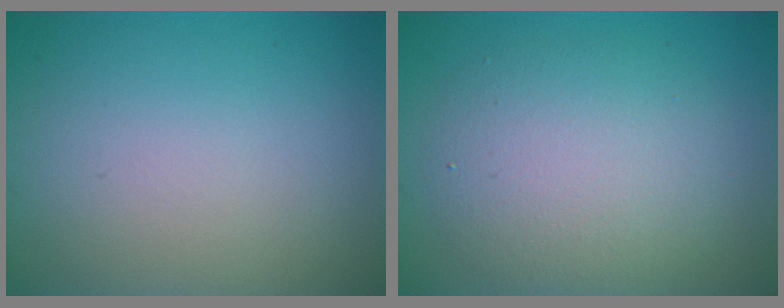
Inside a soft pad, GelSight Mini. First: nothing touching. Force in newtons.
{"total": 5.5, "press": 5.5, "slide": 0.2}